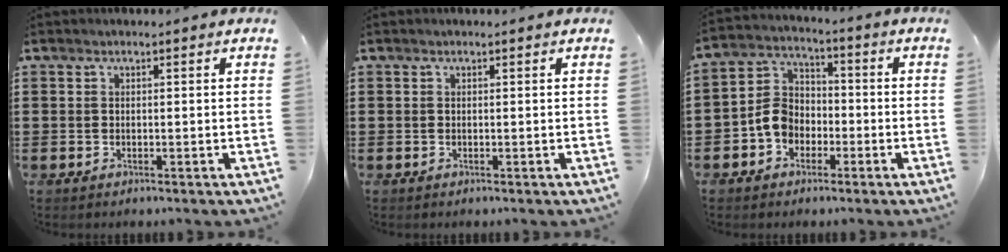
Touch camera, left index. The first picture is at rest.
{"total": 0.0}
{"total": 6.1, "force": [-2.6, 4.9, 2.6], "torque": [-0.075, 0.013, -0.056]}